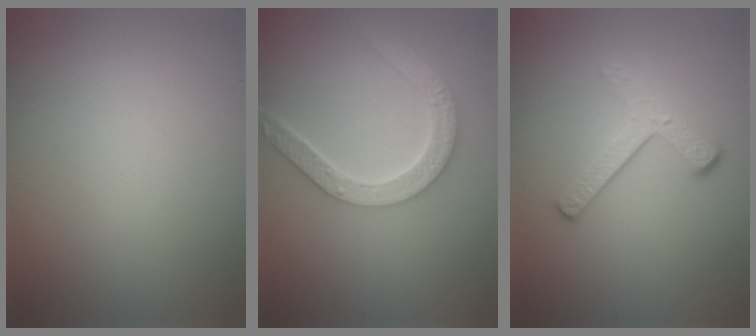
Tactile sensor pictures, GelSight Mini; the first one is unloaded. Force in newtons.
{"total": 4.8, "press": 3.9, "slide": 2.8}
{"total": 3.3, "press": 2.3, "slide": 2.3}